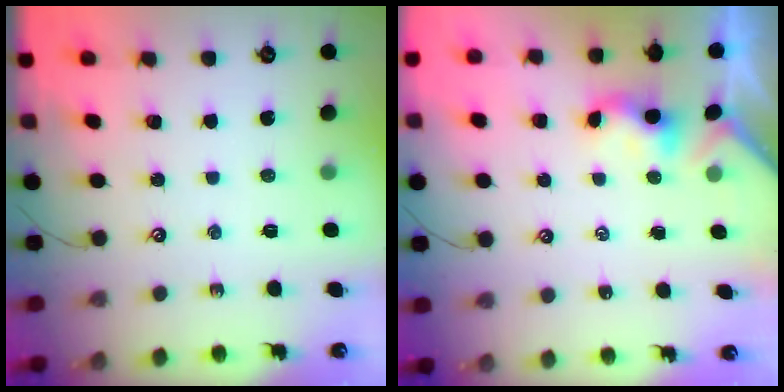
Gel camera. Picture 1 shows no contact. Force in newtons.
{"total": 1.0, "press": 0.9, "slide": 0.4}